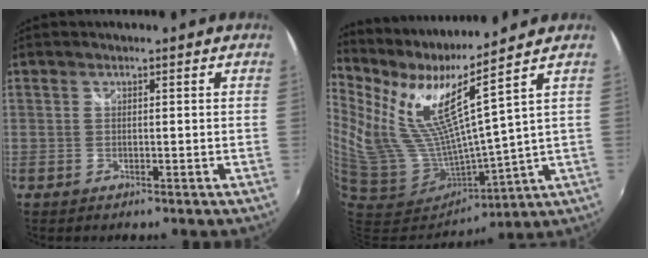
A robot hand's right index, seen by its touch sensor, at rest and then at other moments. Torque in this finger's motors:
{"motor_torque": [0.29, 0.49, 0.60, 0.09]}